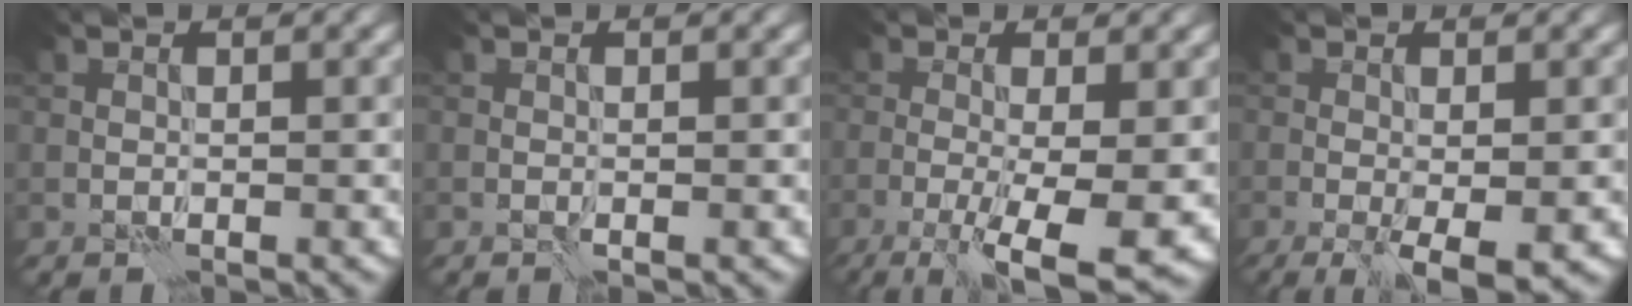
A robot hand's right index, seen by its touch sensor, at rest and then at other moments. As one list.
[{"total": 0.0}, {"total": 8.2, "force": [-3.3, 1.9, 7.2], "torque": [-0.118, -0.010, -0.050]}, {"total": 4.6, "force": [-2.0, 1.0, 4.1], "torque": [-0.065, -0.009, -0.029]}]